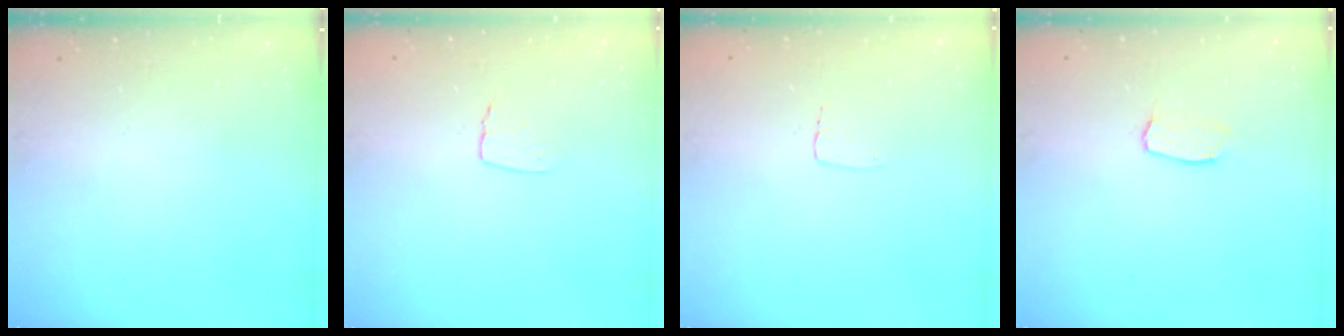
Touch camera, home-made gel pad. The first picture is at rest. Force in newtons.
{"total": 5.0, "press": 5.0, "slide": 0.3}
{"total": 2.7, "press": 2.7, "slide": 0.1}
{"total": 4.0, "press": 4.0, "slide": 0.3}